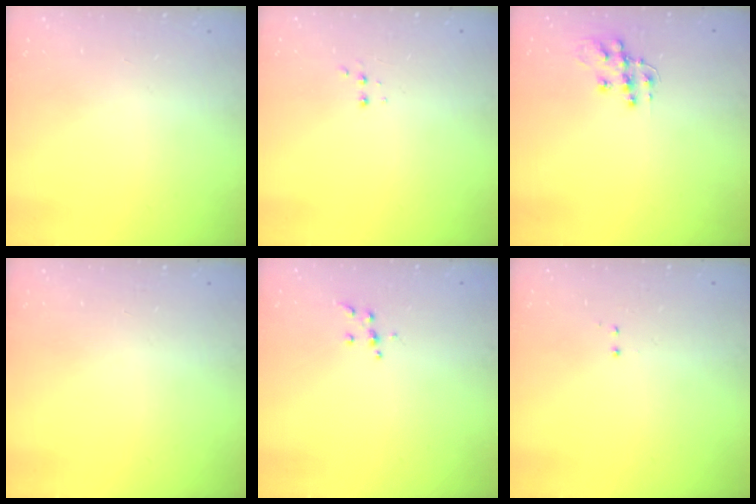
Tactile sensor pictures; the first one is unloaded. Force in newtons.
{"total": 2.9, "press": 2.7, "slide": 1.0}
{"total": 10.7, "press": 10.7, "slide": 0.7}
{"total": 0.0}
{"total": 4.8, "press": 4.8, "slide": 0.6}
{"total": 0.5, "press": 0.5, "slide": 0.3}